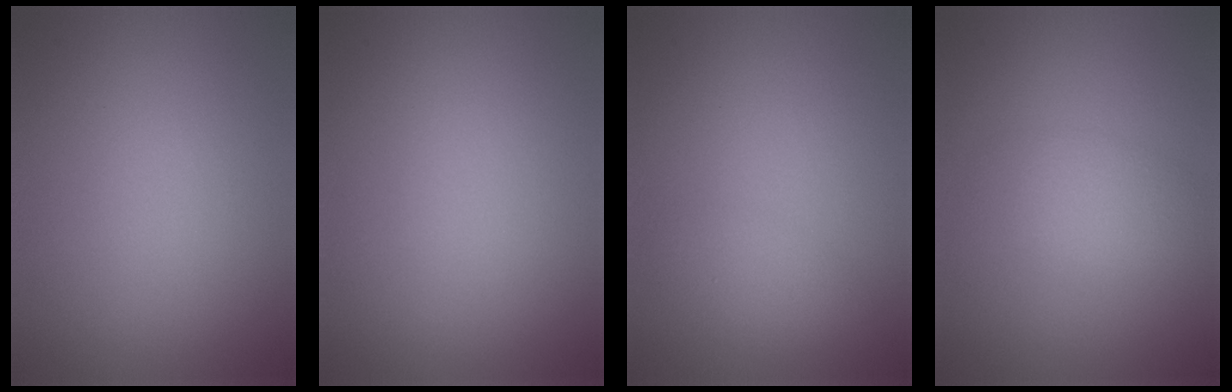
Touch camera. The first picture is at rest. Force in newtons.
{"total": 0.0}
{"total": 1.5, "press": 1.5, "slide": 0.1}
{"total": 1.5, "press": 1.5, "slide": 0.0}